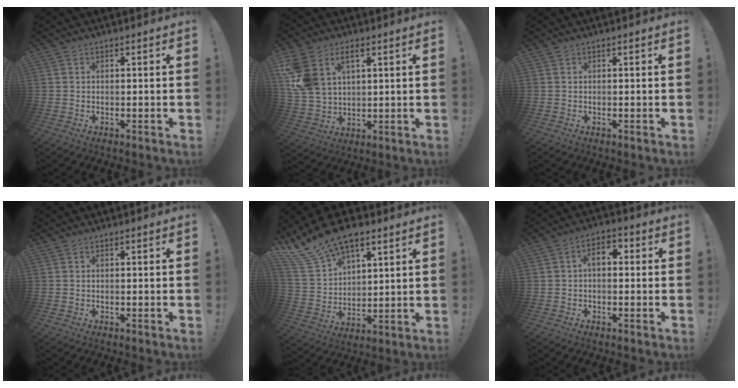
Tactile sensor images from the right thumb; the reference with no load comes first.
{"total": 11.5, "force": [5.3, 7.8, 6.6], "torque": [-0.149, -0.014, 0.105]}
{"total": 0.0}
{"total": 0.0}
{"total": 15.4, "force": [11.4, 7.6, 7.1], "torque": [-0.141, -0.073, 0.217]}
{"total": 4.6, "force": [0.2, 2.8, 3.7], "torque": [-0.055, 0.007, -0.001]}